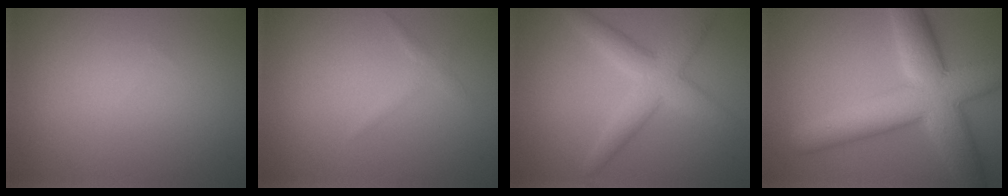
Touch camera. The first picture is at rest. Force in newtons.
{"total": 1.0, "press": 1.0, "slide": 0.0}
{"total": 4.6, "press": 4.6, "slide": 0.2}
{"total": 10.0, "press": 10.0, "slide": 0.3}